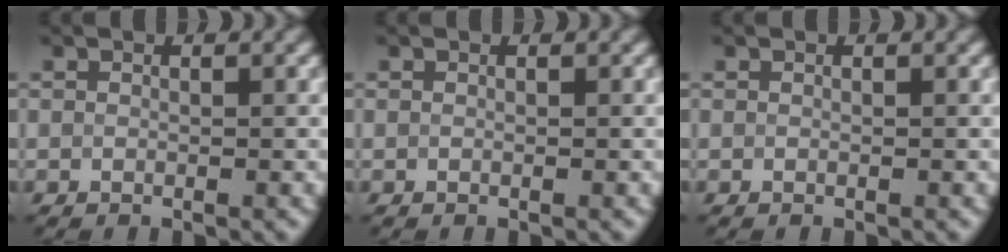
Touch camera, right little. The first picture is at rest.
{"total": 0.0}
{"total": 0.0}